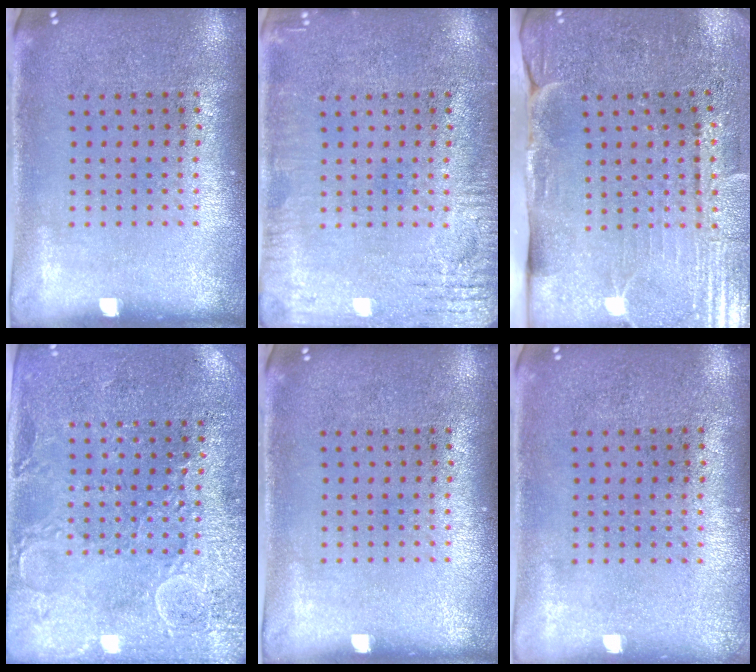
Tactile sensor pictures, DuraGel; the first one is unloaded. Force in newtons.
{"total": 3.0, "press": 3.0, "slide": 0.2}
{"total": 3.7, "press": 3.5, "slide": 1.2}
{"total": 2.7, "press": 2.6, "slide": 0.7}
{"total": 0.0}
{"total": 0.0}